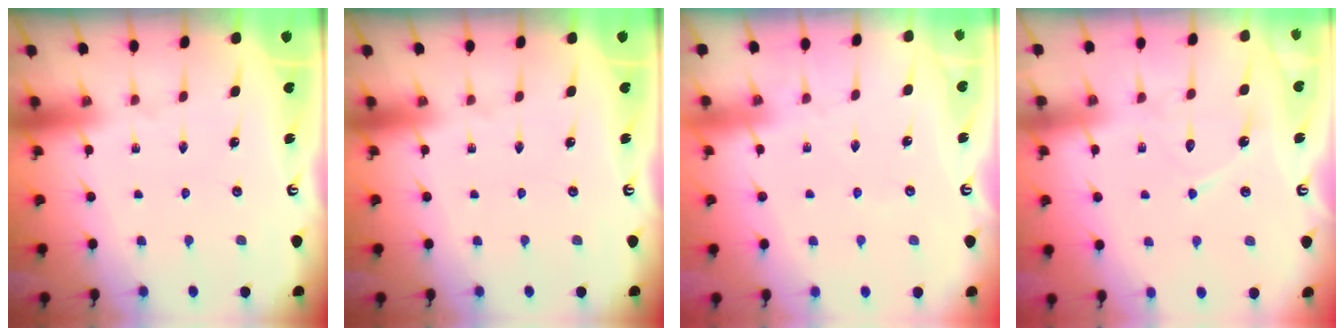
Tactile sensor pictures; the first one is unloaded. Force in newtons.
{"total": 0.0}
{"total": 3.3, "press": 3.3, "slide": 0.4}
{"total": 8.6, "press": 8.6, "slide": 0.8}